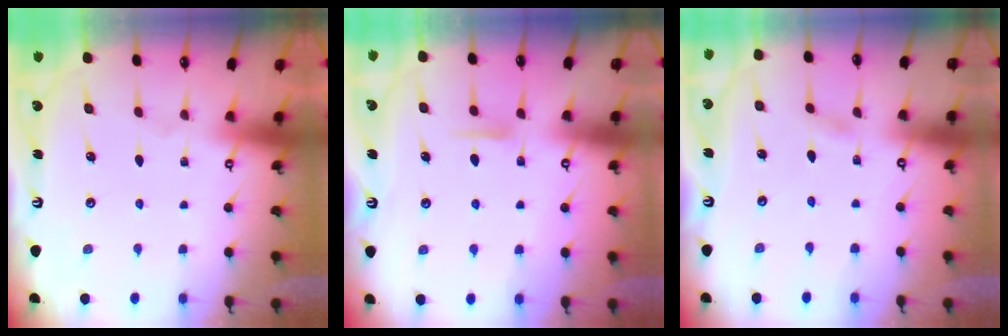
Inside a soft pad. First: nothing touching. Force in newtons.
{"total": 4.9, "press": 4.8, "slide": 0.6}
{"total": 1.4, "press": 1.4, "slide": 0.2}